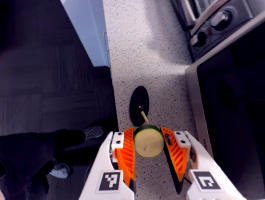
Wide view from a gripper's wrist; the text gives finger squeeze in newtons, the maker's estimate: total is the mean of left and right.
{"total": 10.9, "left": 10.9, "right": 10.9}